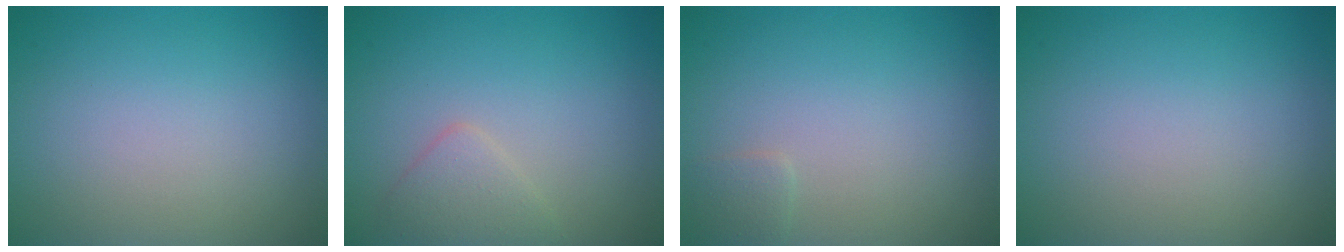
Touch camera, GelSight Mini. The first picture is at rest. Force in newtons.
{"total": 1.9, "press": 1.9, "slide": 0.0}
{"total": 0.9, "press": 0.9, "slide": 0.1}
{"total": 0.0}